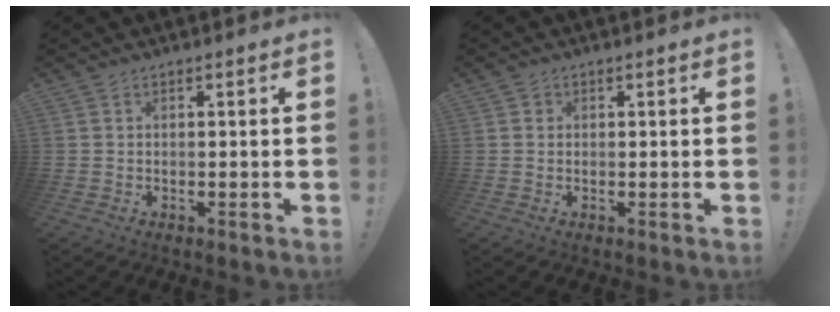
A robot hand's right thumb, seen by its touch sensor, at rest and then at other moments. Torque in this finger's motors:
{"motor_torque": [-0.18, 0.00, -0.08, 0.15, 0.00]}